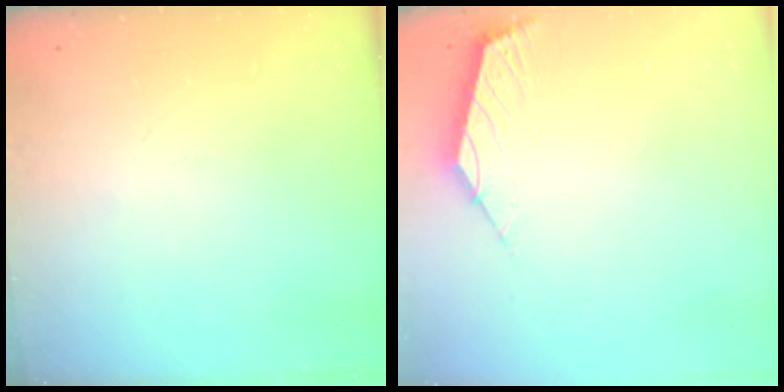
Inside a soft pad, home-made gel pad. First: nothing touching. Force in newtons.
{"total": 2.5, "press": 2.4, "slide": 0.6}